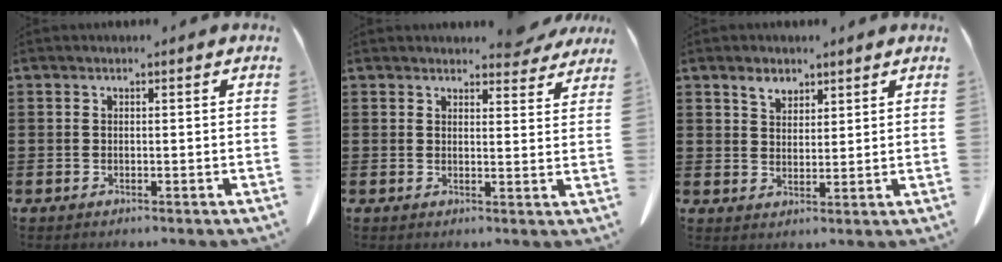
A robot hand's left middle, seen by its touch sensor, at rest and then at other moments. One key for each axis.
{"total": 4.1, "fx": 3.9, "fy": 0.7, "fz": 0.8, "tx": -0.009, "ty": -0.019, "tz": 0.071}
{"total": 3.3, "fx": 2.4, "fy": 1.9, "fz": 1.2, "tx": -0.023, "ty": 0.003, "tz": 0.043}